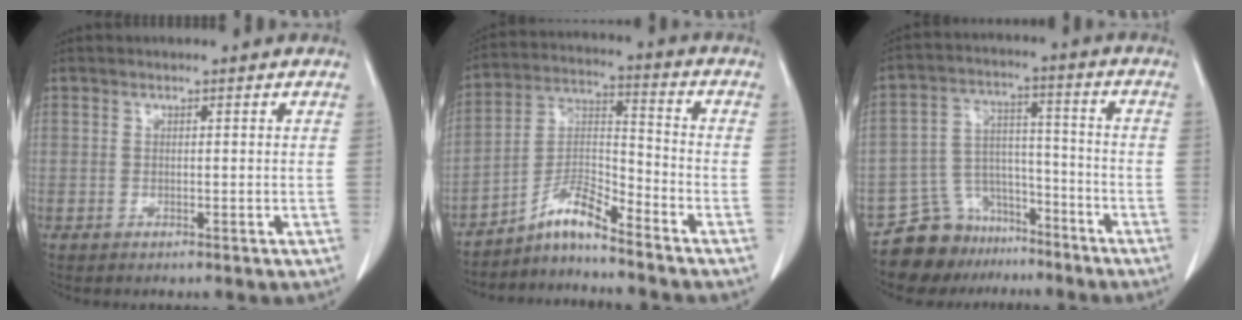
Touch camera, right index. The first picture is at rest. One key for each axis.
{"total": 7.0, "fx": -6.0, "fy": 0.3, "fz": 3.7, "tx": -0.078, "ty": 0.011, "tz": -0.112}
{"total": 10.1, "fx": -8.2, "fy": 5.7, "fz": 1.2, "tx": -0.020, "ty": 0.045, "tz": -0.138}